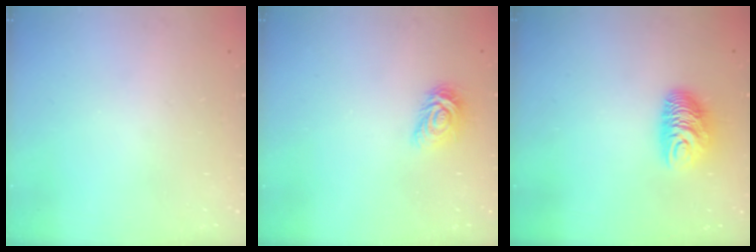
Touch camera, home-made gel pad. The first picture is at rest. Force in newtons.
{"total": 6.8, "press": 6.8, "slide": 0.2}
{"total": 9.6, "press": 9.6, "slide": 1.0}